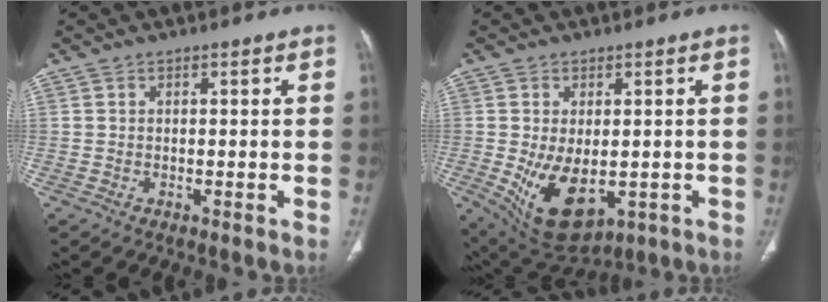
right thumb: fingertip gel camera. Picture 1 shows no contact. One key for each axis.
{"total": 11.9, "fx": -2.3, "fy": 6.9, "fz": 9.5, "tx": -0.151, "ty": -0.012, "tz": -0.011}